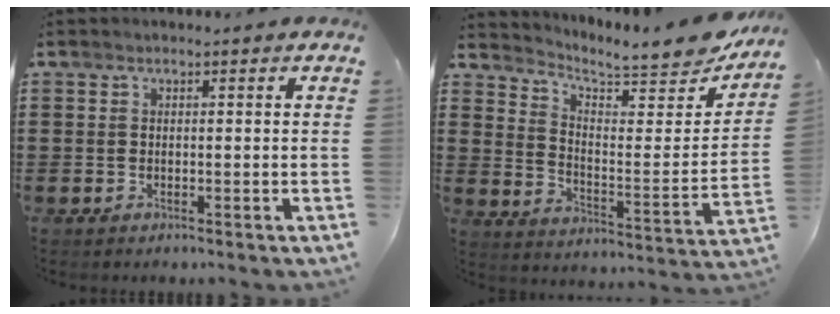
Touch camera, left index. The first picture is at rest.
{"total": 6.6, "force": [6.2, 0.7, 2.0], "torque": [-0.055, -0.053, 0.103]}